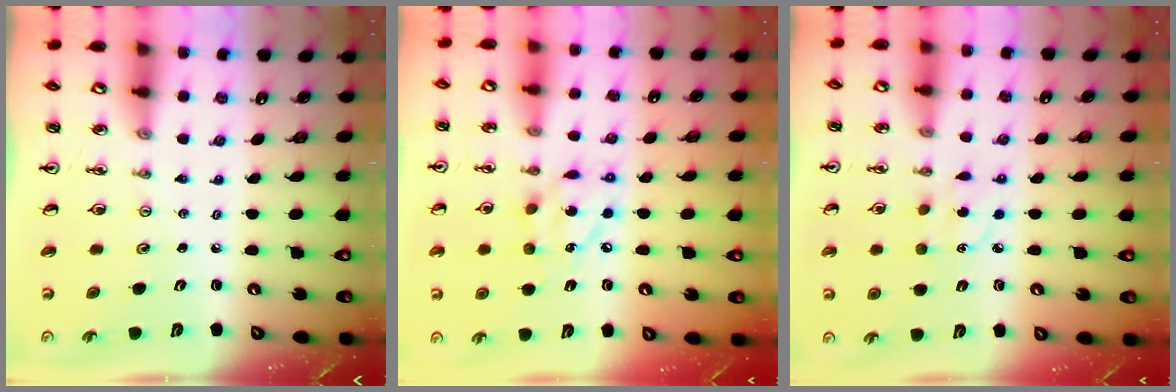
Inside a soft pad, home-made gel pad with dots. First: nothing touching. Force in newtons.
{"total": 11.2, "press": 11.2, "slide": 0.6}
{"total": 3.1, "press": 3.0, "slide": 0.8}